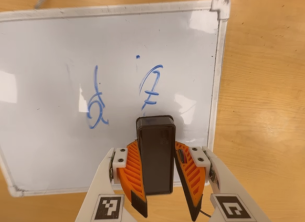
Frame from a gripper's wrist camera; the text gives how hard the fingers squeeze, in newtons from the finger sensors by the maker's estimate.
{"total": 8.1, "left": 9.0, "right": 7.1}